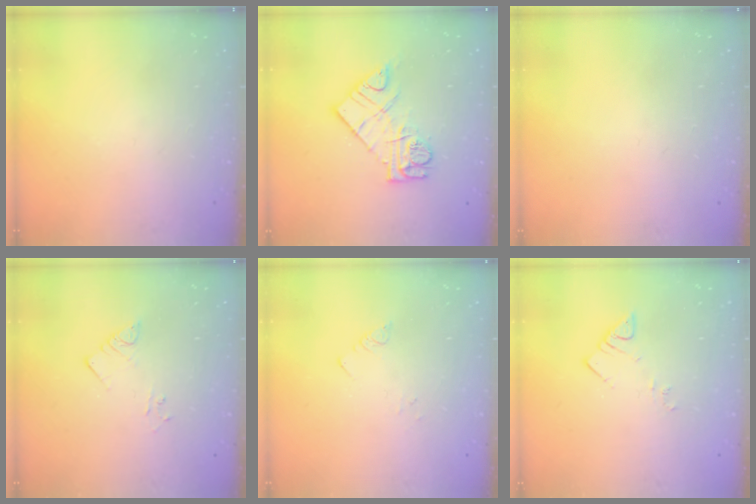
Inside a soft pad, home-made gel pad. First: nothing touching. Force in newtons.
{"total": 12.0, "press": 11.9, "slide": 1.1}
{"total": 0.7, "press": 0.6, "slide": 0.1}
{"total": 2.2, "press": 2.2, "slide": 0.2}
{"total": 1.3, "press": 1.2, "slide": 0.1}
{"total": 3.7, "press": 3.7, "slide": 0.4}